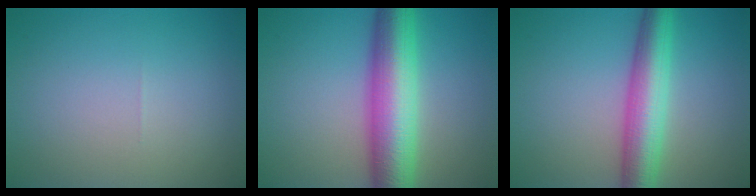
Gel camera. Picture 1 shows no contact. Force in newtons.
{"total": 9.4, "press": 9.4, "slide": 0.2}
{"total": 6.4, "press": 6.4, "slide": 0.3}